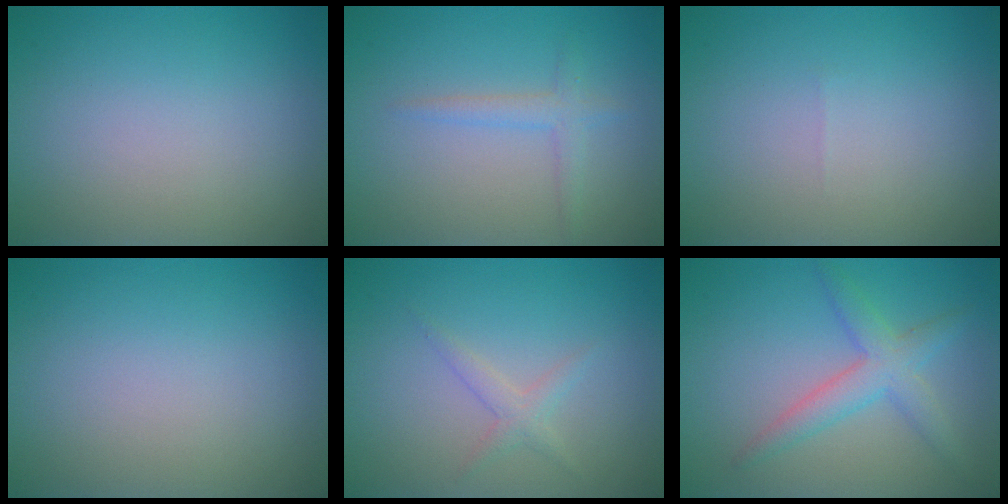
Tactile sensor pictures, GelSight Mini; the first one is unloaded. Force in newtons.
{"total": 1.7, "press": 1.7, "slide": 0.1}
{"total": 0.0}
{"total": 0.0}
{"total": 1.4, "press": 1.4, "slide": 0.0}
{"total": 3.3, "press": 3.3, "slide": 0.1}